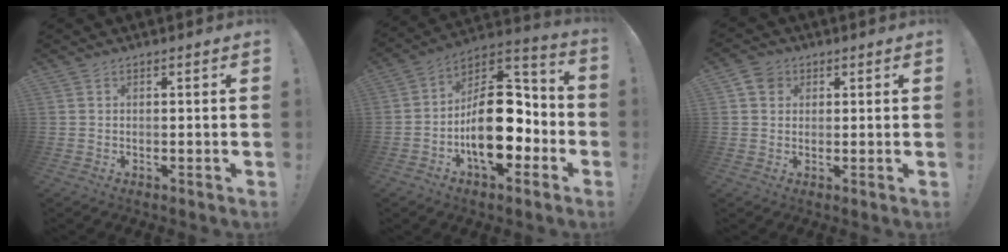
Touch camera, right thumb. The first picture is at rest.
{"total": 21.6, "force": [-4.3, 12.9, 16.8], "torque": [-0.249, 0.023, -0.059]}
{"total": 5.1, "force": [2.2, 4.2, 1.8], "torque": [-0.021, -0.004, 0.042]}